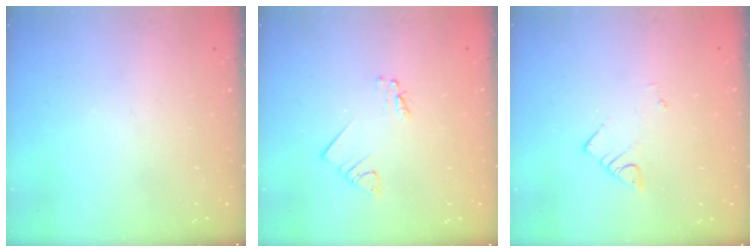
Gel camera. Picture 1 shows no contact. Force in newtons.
{"total": 2.1, "press": 2.1, "slide": 0.2}
{"total": 2.6, "press": 2.6, "slide": 0.2}